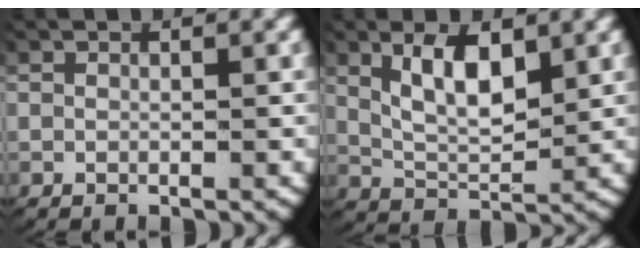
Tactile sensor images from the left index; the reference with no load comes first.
{"total": 5.2, "force": [1.8, 2.6, 4.1], "torque": [-0.082, -0.019, 0.042]}